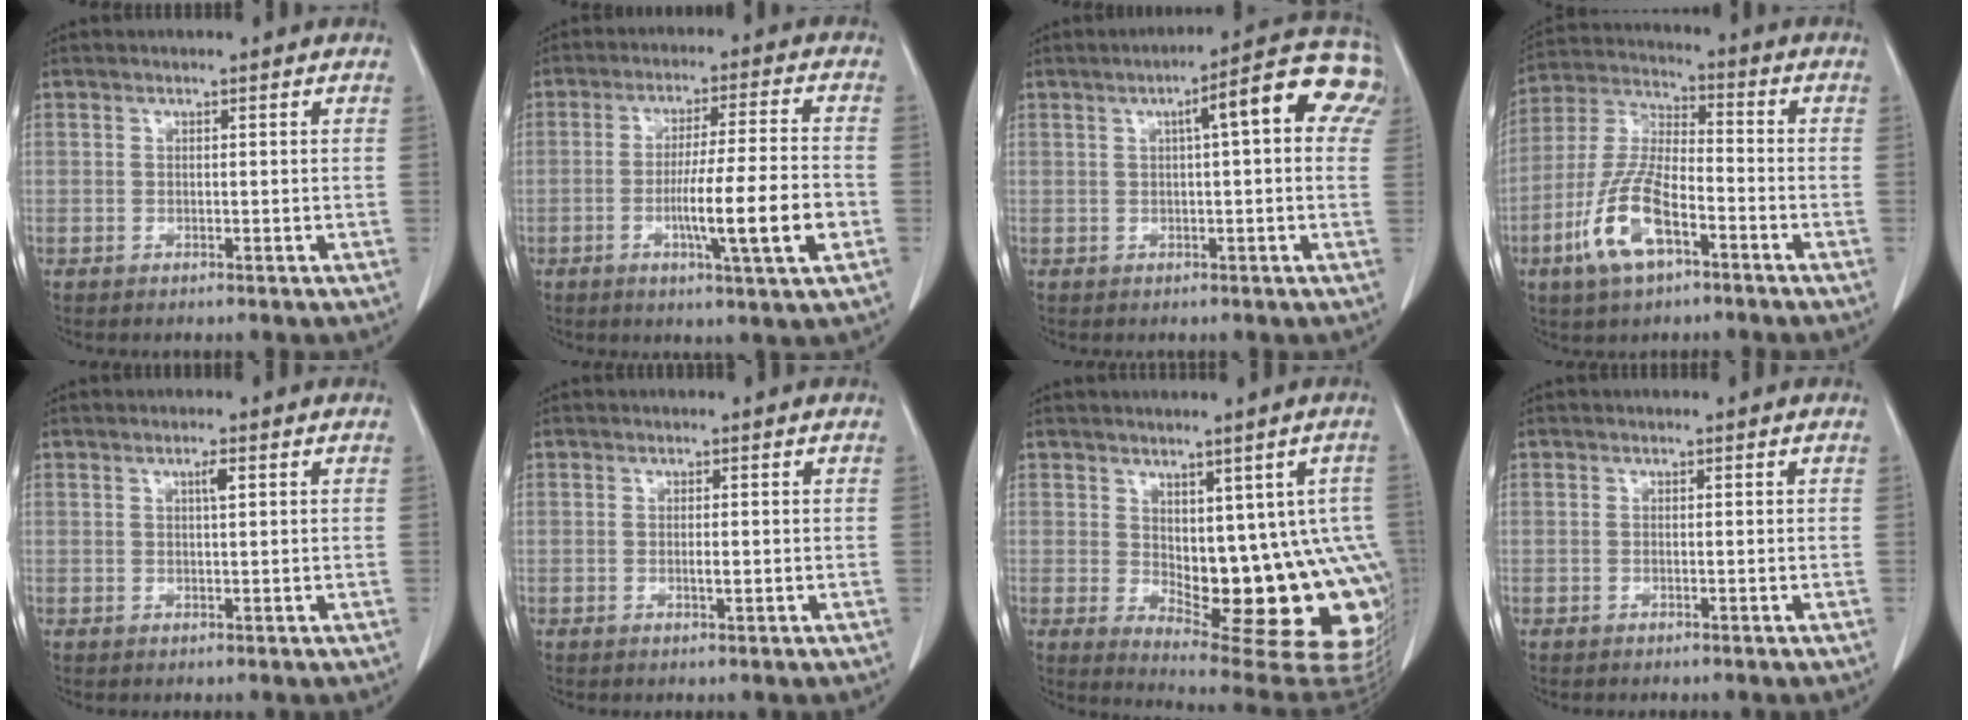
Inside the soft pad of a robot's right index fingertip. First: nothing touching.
{"total": 11.4, "force": [-3.1, -0.3, 10.9], "torque": [-0.177, -0.006, -0.051]}
{"total": 11.5, "force": [3.7, 2.1, 10.7], "torque": [-0.133, 0.038, 0.035]}
{"total": 12.2, "force": [-5.6, 4.0, 10.0], "torque": [-0.222, -0.001, -0.107]}
{"total": 1.4, "force": [0.5, 0.1, 1.3], "torque": [-0.025, 0.001, 0.009]}
{"total": 1.0, "force": [0.0, 0.2, 1.0], "torque": [-0.014, 0.000, 0.002]}
{"total": 17.4, "force": [-1.3, 7.1, 15.8], "torque": [-0.134, 0.005, 0.008]}
{"total": 0.0}